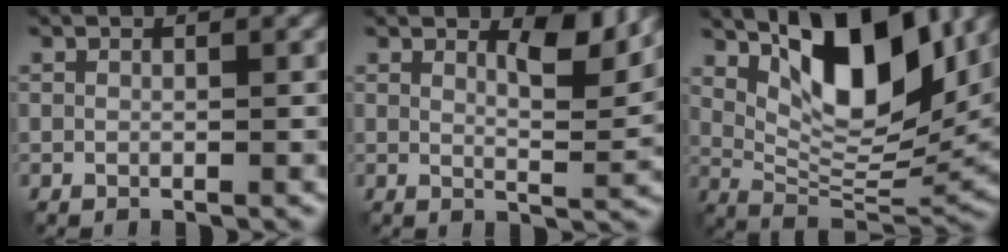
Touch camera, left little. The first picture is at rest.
{"total": 3.6, "force": [2.2, 0.9, 2.7], "torque": [-0.041, -0.008, 0.034]}
{"total": 11.1, "force": [4.8, 4.2, 9.1], "torque": [-0.143, -0.004, 0.088]}